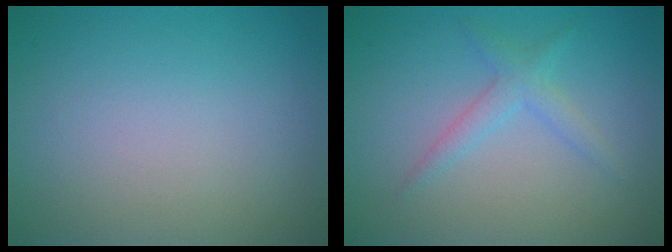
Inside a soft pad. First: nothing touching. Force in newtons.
{"total": 1.9, "press": 1.9, "slide": 0.0}